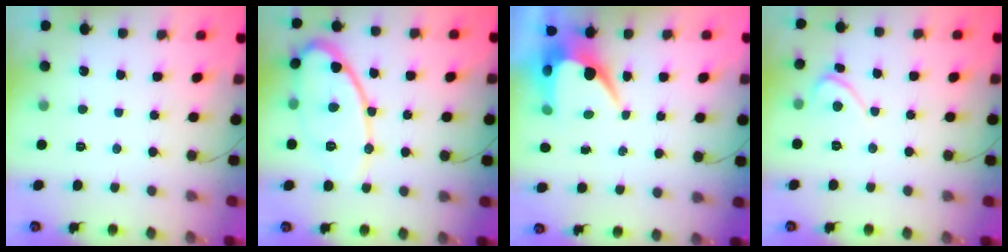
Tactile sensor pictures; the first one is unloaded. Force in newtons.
{"total": 15.3, "press": 15.2, "slide": 1.1}
{"total": 7.4, "press": 7.4, "slide": 0.2}
{"total": 2.3, "press": 2.3, "slide": 0.1}